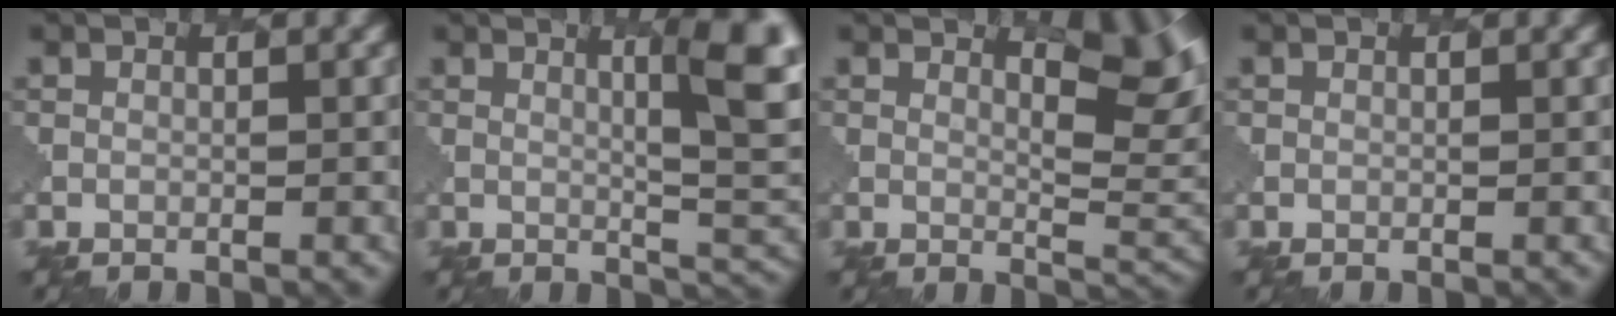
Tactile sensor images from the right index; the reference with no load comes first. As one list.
[{"total": 8.1, "force": [2.5, 1.6, 7.5], "torque": [-0.086, 0.001, 0.035]}, {"total": 6.3, "force": [3.8, 1.8, 4.7], "torque": [-0.063, -0.007, 0.061]}, {"total": 0.0}]